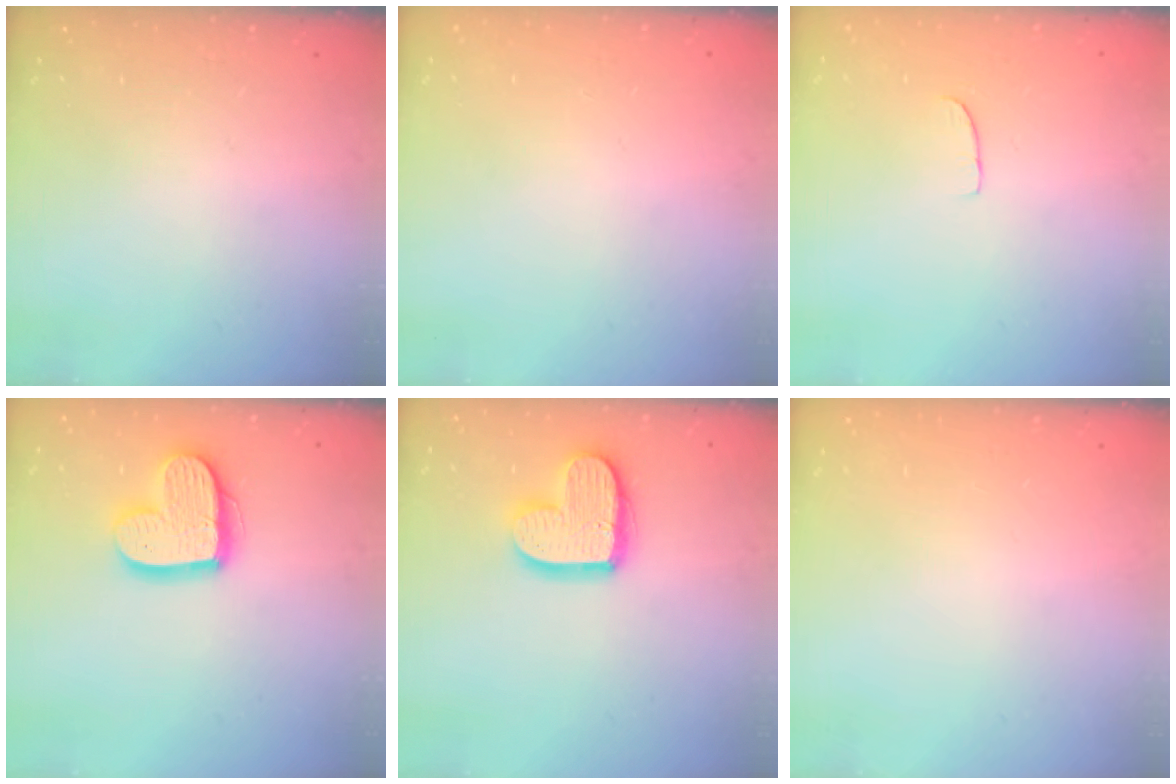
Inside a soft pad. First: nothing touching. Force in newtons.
{"total": 0.0}
{"total": 4.7, "press": 4.7, "slide": 0.3}
{"total": 13.9, "press": 13.9, "slide": 1.0}
{"total": 14.4, "press": 14.3, "slide": 1.0}
{"total": 0.0}